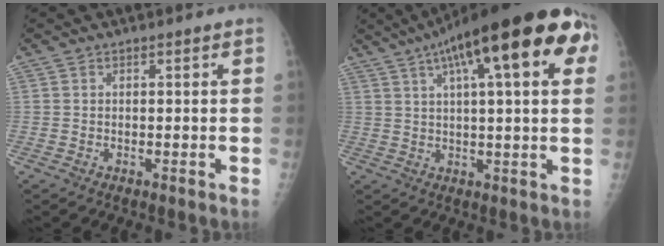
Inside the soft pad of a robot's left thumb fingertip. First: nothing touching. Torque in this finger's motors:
{"motor_torque": [0.91, 0.68, 1.98, -0.78, 0.21]}